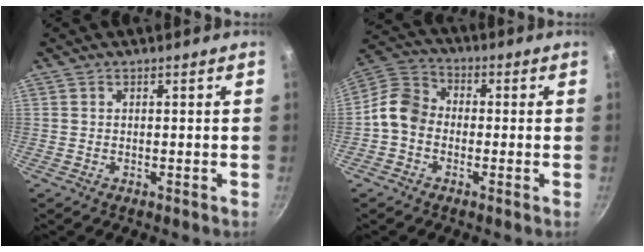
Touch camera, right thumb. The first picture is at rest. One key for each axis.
{"total": 8.1, "fx": -1.8, "fy": 6.5, "fz": 4.4, "tx": -0.064, "ty": 0.030, "tz": -0.059}